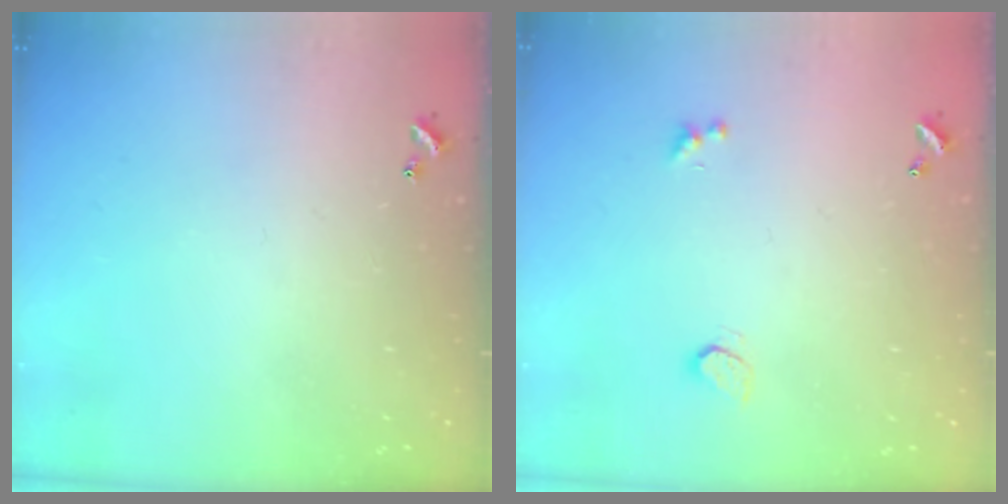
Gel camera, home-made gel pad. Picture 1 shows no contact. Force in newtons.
{"total": 0.9, "press": 0.8, "slide": 0.4}